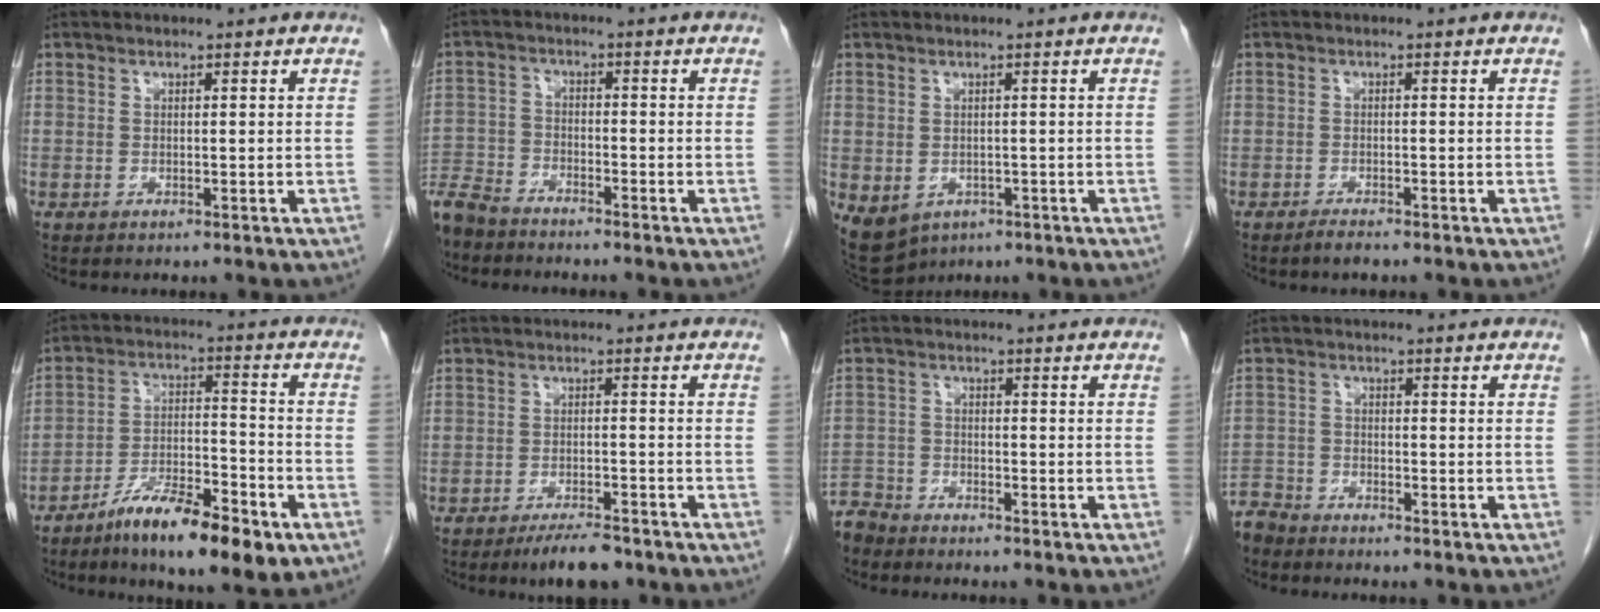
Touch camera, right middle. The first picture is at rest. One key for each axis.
{"total": 7.8, "fx": -7.1, "fy": 2.4, "fz": 2.0, "tx": -0.037, "ty": -0.013, "tz": -0.134}
{"total": 8.4, "fx": -3.8, "fy": 6.5, "fz": 3.7, "tx": -0.081, "ty": -0.001, "tz": -0.044}
{"total": 1.5, "fx": -1.3, "fy": 0.1, "fz": 0.7, "tx": -0.019, "ty": -0.004, "tz": -0.022}
{"total": 13.3, "fx": -8.1, "fy": 2.8, "fz": 10.1, "tx": -0.172, "ty": -0.005, "tz": -0.135}
{"total": 5.5, "fx": -4.5, "fy": 1.2, "fz": 3.0, "tx": -0.049, "ty": -0.005, "tz": -0.072}
{"total": 4.9, "fx": -4.7, "fy": 1.4, "fz": -0.2, "tx": 0.011, "ty": -0.010, "tz": -0.094}
{"total": 4.6, "fx": -4.4, "fy": 1.2, "fz": -0.1, "tx": 0.009, "ty": -0.009, "tz": -0.088}